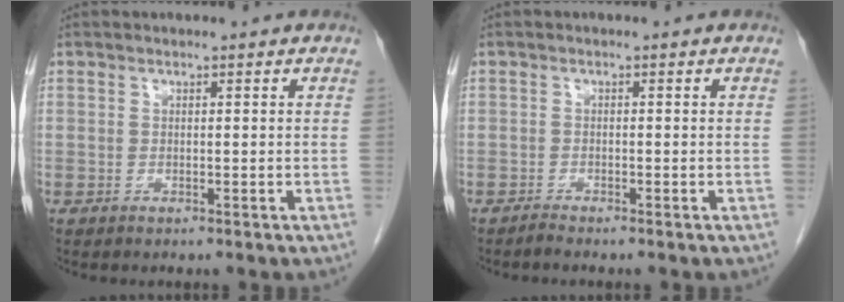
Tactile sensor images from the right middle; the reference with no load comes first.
{"total": 0.8, "force": [-0.7, -0.2, 0.2], "torque": [-0.005, -0.003, -0.015]}